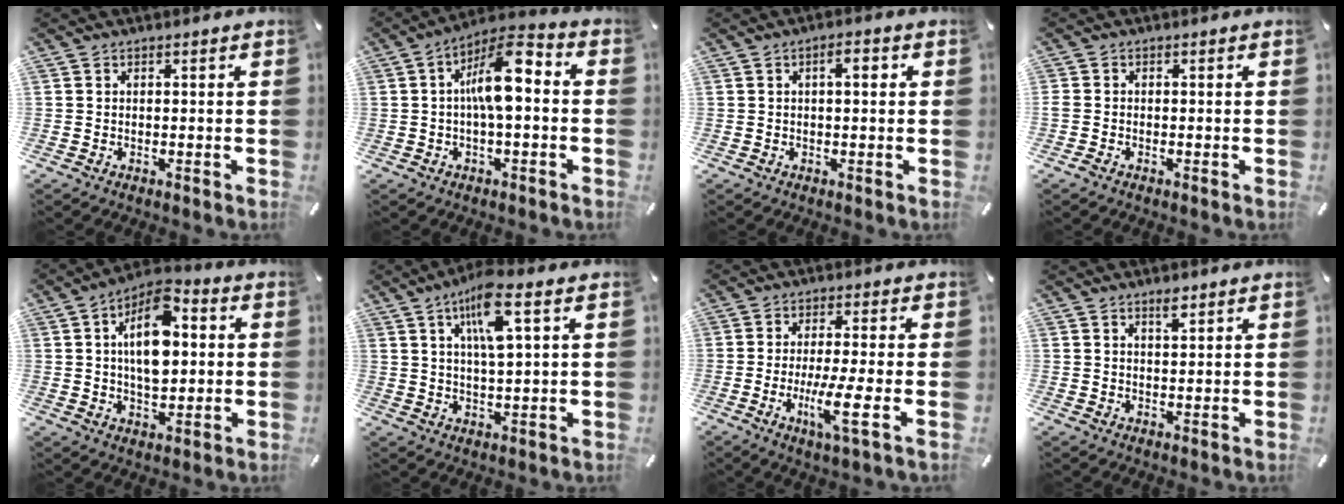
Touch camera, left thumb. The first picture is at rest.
{"total": 11.8, "force": [0.4, 4.8, 10.8], "torque": [-0.181, 0.013, 0.007]}
{"total": 3.2, "force": [0.7, 1.2, 2.9], "torque": [-0.042, 0.004, 0.005]}
{"total": 1.1, "force": [-0.7, 0.6, 0.5], "torque": [-0.009, 0.003, -0.015]}
{"total": 13.2, "force": [2.4, 8.0, 10.2], "torque": [-0.176, -0.004, 0.036]}
{"total": 10.0, "force": [4.6, 2.2, 8.6], "torque": [-0.159, 0.000, 0.075]}
{"total": 9.2, "force": [-2.2, 1.0, 8.9], "torque": [-0.171, -0.017, -0.042]}
{"total": 2.6, "force": [1.9, 0.8, 1.6], "torque": [-0.025, -0.002, 0.033]}